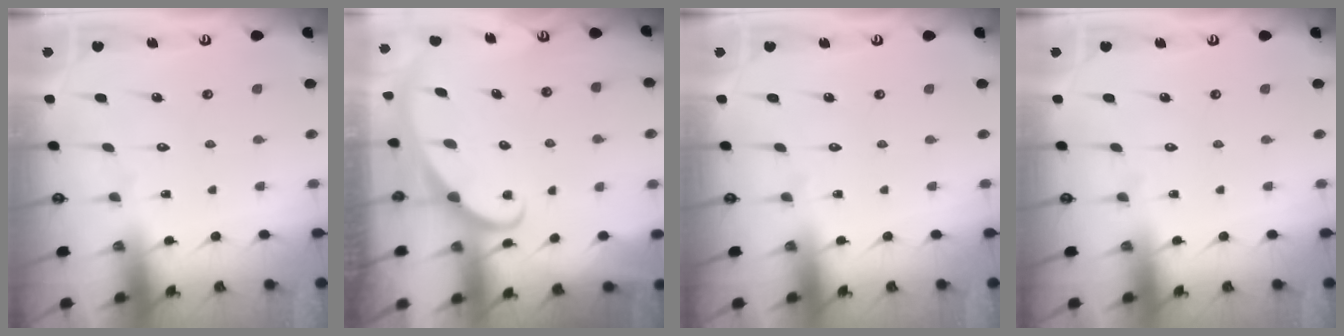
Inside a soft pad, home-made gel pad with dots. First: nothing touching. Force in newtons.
{"total": 2.5, "press": 2.4, "slide": 0.4}
{"total": 0.0}
{"total": 0.0}